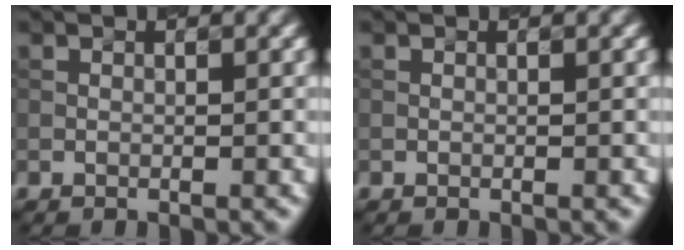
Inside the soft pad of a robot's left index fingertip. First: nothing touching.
{"total": 0.0}